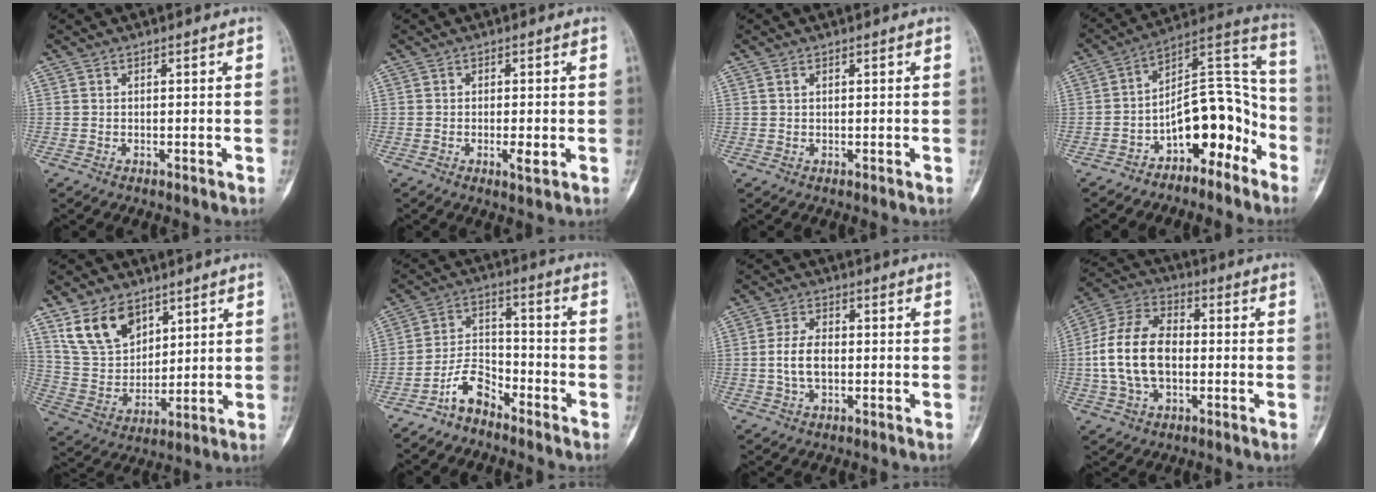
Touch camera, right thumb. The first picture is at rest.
{"total": 3.0, "force": [-0.7, 0.9, 2.7], "torque": [-0.049, -0.005, -0.012]}
{"total": 0.6, "force": [0.3, 0.3, 0.4], "torque": [-0.010, 0.002, 0.007]}
{"total": 15.2, "force": [-7.6, 8.1, 10.4], "torque": [-0.112, 0.115, -0.121]}
{"total": 12.7, "force": [7.5, 8.1, 6.3], "torque": [-0.096, -0.033, 0.157]}
{"total": 7.2, "force": [-5.3, 3.6, 3.3], "torque": [-0.059, 0.054, -0.109]}
{"total": 5.9, "force": [-0.7, 3.5, 4.7], "torque": [-0.096, 0.012, -0.016]}
{"total": 15.3, "force": [-1.2, 9.8, 11.6], "torque": [-0.226, 0.028, -0.026]}